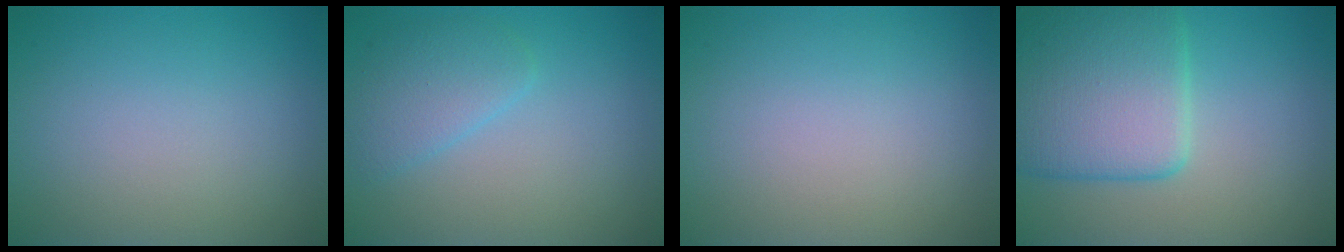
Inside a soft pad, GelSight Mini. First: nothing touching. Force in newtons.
{"total": 2.7, "press": 2.7, "slide": 0.2}
{"total": 0.0}
{"total": 7.7, "press": 7.7, "slide": 0.3}